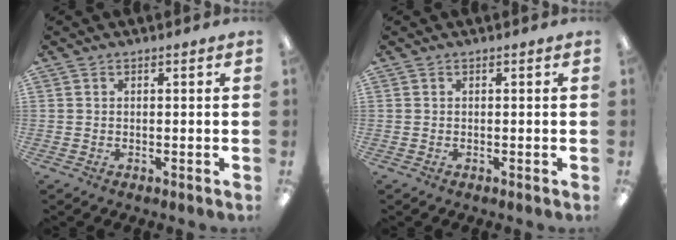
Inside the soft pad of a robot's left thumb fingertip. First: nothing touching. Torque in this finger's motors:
{"motor_torque": [-0.03, 0.00, 0.00, 0.08, 0.00]}